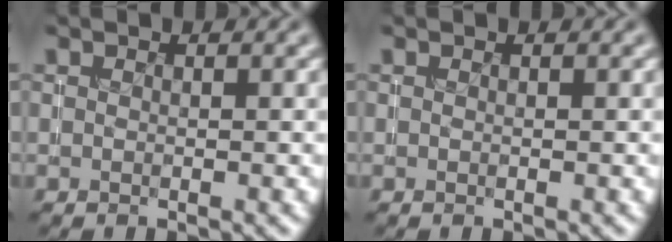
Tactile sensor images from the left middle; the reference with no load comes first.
{"total": 0.0}